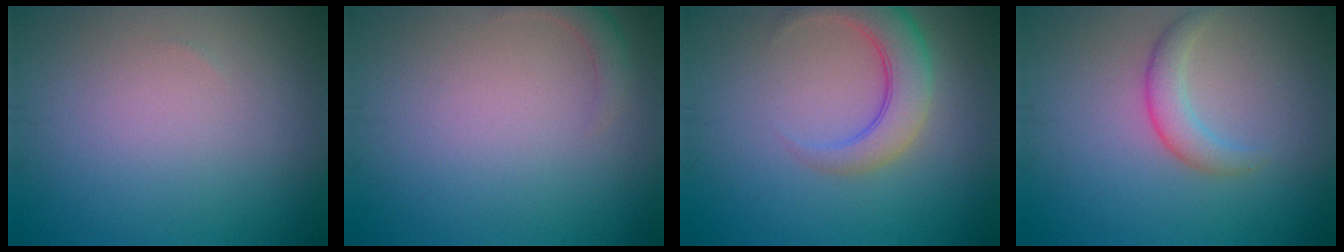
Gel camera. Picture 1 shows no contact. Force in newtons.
{"total": 1.6, "press": 1.6, "slide": 0.3}
{"total": 4.9, "press": 4.9, "slide": 0.2}
{"total": 2.4, "press": 2.4, "slide": 0.1}